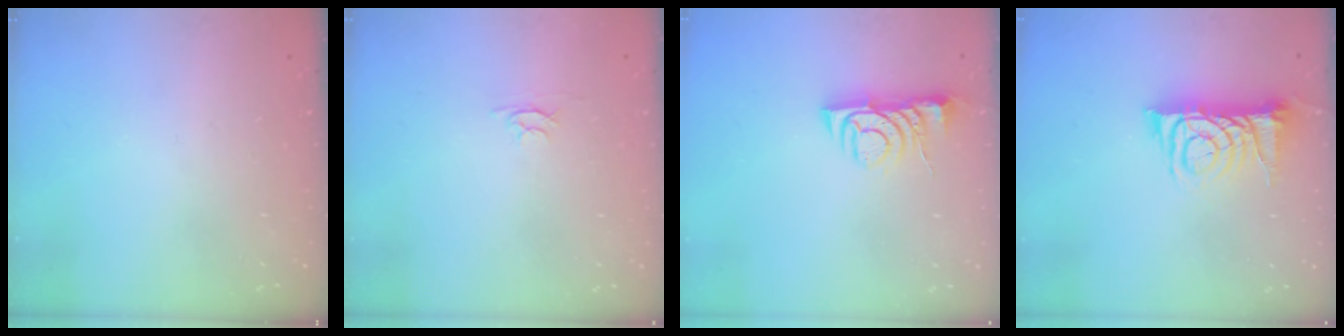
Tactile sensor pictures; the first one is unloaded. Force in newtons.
{"total": 2.4, "press": 2.4, "slide": 0.3}
{"total": 5.5, "press": 5.4, "slide": 0.7}
{"total": 10.3, "press": 10.3, "slide": 1.0}